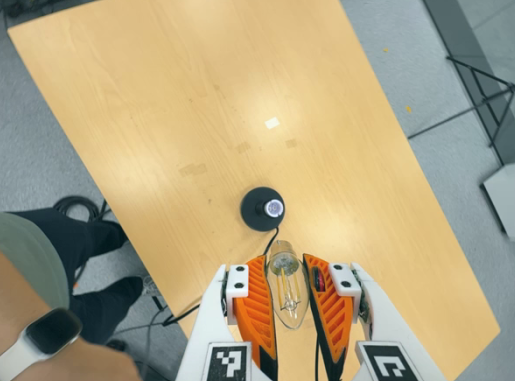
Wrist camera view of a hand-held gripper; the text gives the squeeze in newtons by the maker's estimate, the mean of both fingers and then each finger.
{"total": 20.6, "left": 22.5, "right": 18.7}